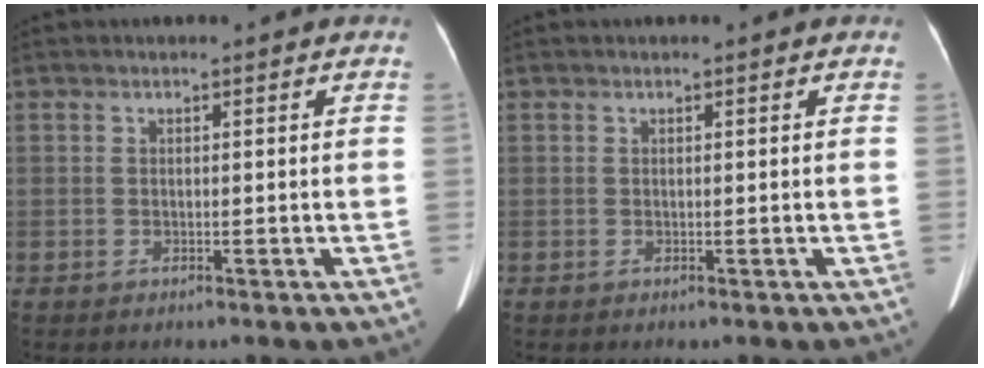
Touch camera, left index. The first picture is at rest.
{"total": 0.0}